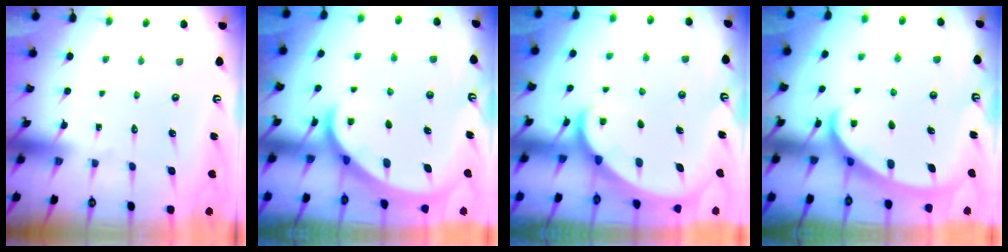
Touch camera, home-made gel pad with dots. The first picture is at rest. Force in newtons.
{"total": 2.6, "press": 2.6, "slide": 0.3}
{"total": 2.4, "press": 2.4, "slide": 0.3}
{"total": 2.6, "press": 2.6, "slide": 0.4}